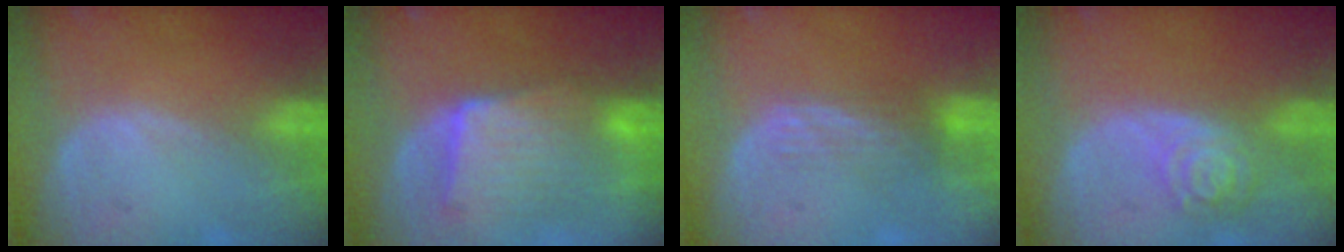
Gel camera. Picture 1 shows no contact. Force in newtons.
{"total": 9.1, "press": 8.6, "slide": 2.7}
{"total": 3.3, "press": 3.0, "slide": 1.5}
{"total": 5.3, "press": 4.8, "slide": 2.3}